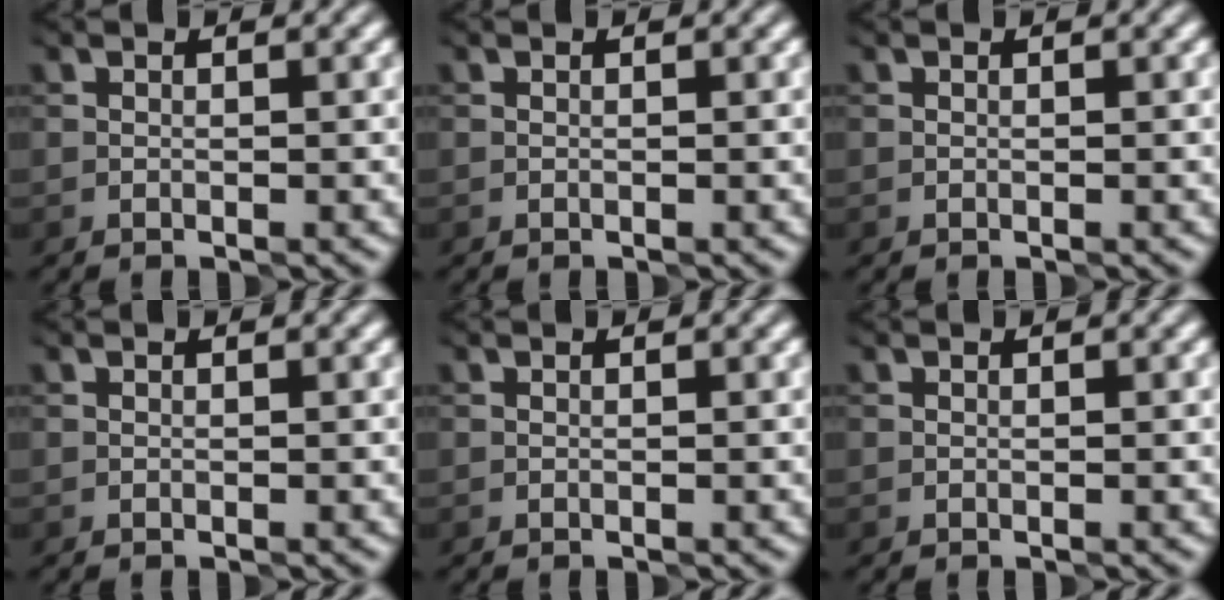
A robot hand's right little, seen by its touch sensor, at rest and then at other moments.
{"total": 0.0}
{"total": 0.0}
{"total": 0.0}
{"total": 0.0}
{"total": 0.0}